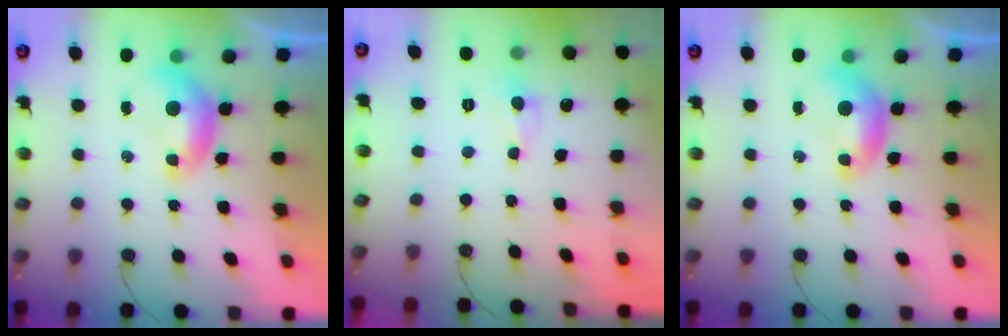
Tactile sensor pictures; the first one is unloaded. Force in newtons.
{"total": 0.0}
{"total": 0.0}